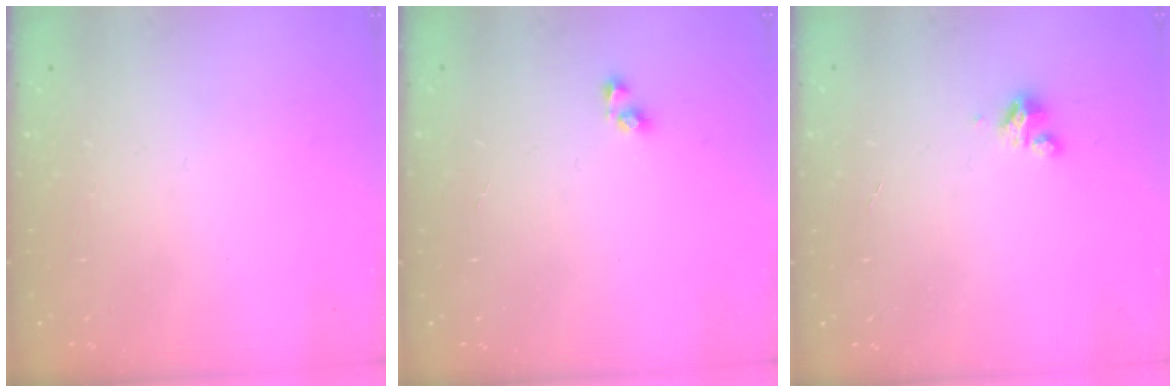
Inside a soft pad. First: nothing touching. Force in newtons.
{"total": 2.9, "press": 2.9, "slide": 0.2}
{"total": 5.0, "press": 5.0, "slide": 0.4}